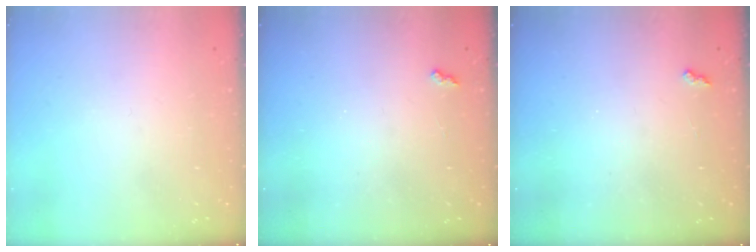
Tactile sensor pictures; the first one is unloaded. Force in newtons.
{"total": 2.4, "press": 2.4, "slide": 0.4}
{"total": 2.4, "press": 2.4, "slide": 0.4}